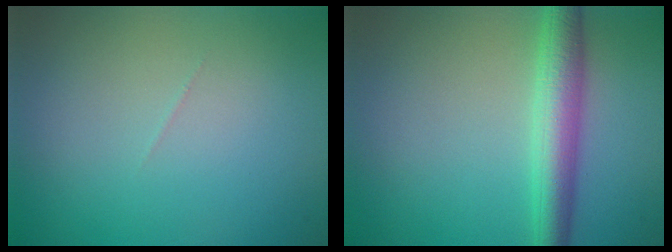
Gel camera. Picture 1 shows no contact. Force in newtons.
{"total": 4.5, "press": 4.5, "slide": 0.1}